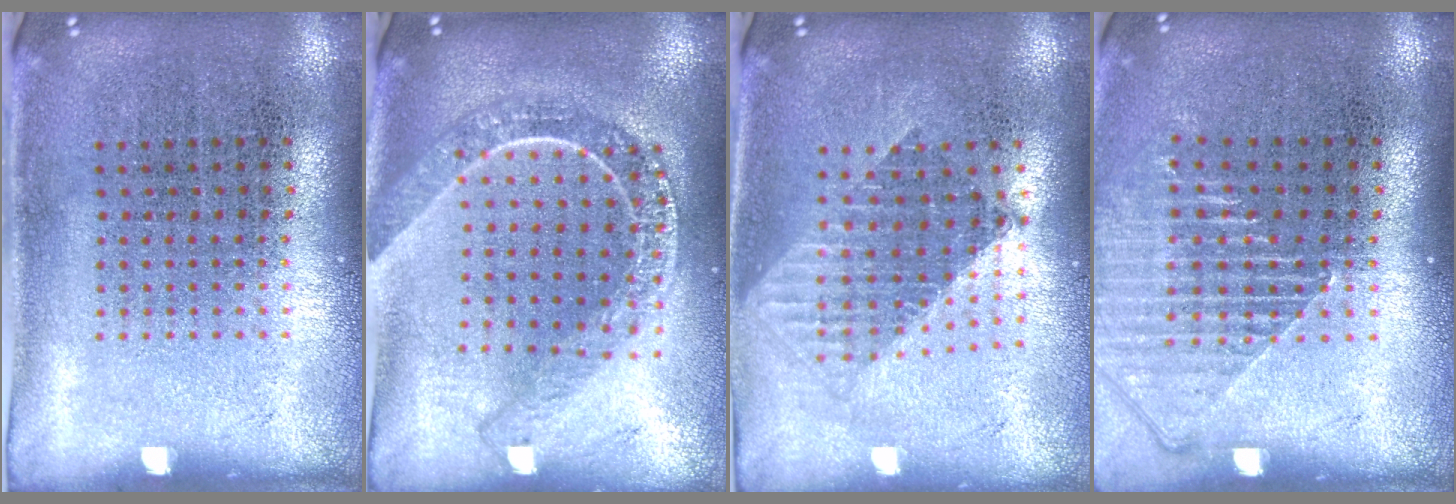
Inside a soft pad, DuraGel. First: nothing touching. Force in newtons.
{"total": 2.2, "press": 1.8, "slide": 1.2}
{"total": 1.6, "press": 1.3, "slide": 1.0}
{"total": 1.3, "press": 1.3, "slide": 0.4}